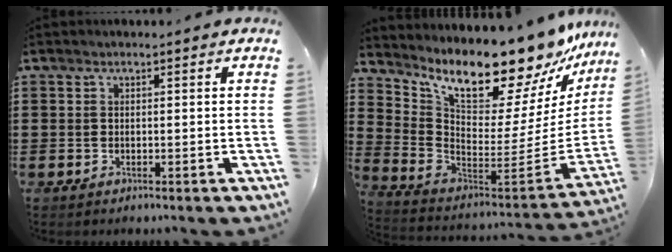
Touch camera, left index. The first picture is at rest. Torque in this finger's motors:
{"motor_torque": [0.81, 0.42, 1.06, 0.21]}